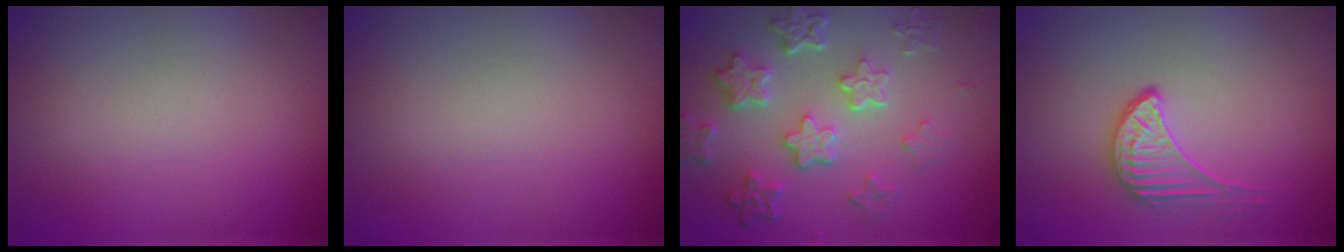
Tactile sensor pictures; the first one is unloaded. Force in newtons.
{"total": 0.0}
{"total": 5.8, "press": 4.4, "slide": 3.8}
{"total": 2.3, "press": 1.7, "slide": 1.5}